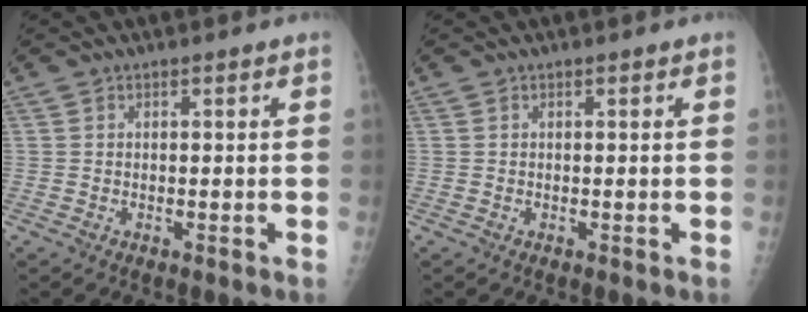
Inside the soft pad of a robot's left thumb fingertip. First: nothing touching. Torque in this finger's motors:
{"motor_torque": [0.01, 0.11, -0.12, -0.08, 0.00]}